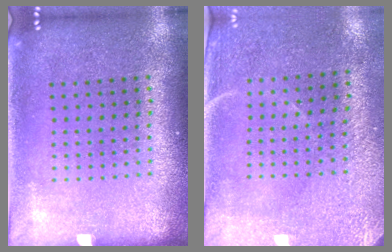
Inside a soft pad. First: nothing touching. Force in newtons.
{"total": 2.9, "press": 2.5, "slide": 1.4}